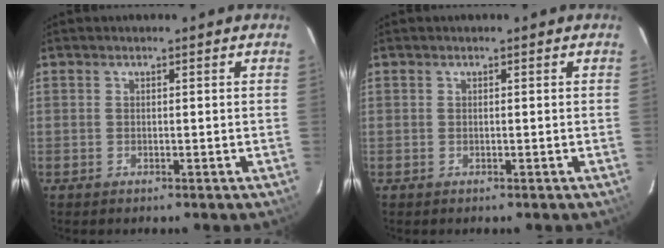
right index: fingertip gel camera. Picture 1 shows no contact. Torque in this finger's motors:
{"motor_torque": [0.00, 0.00, 0.00, 0.00]}